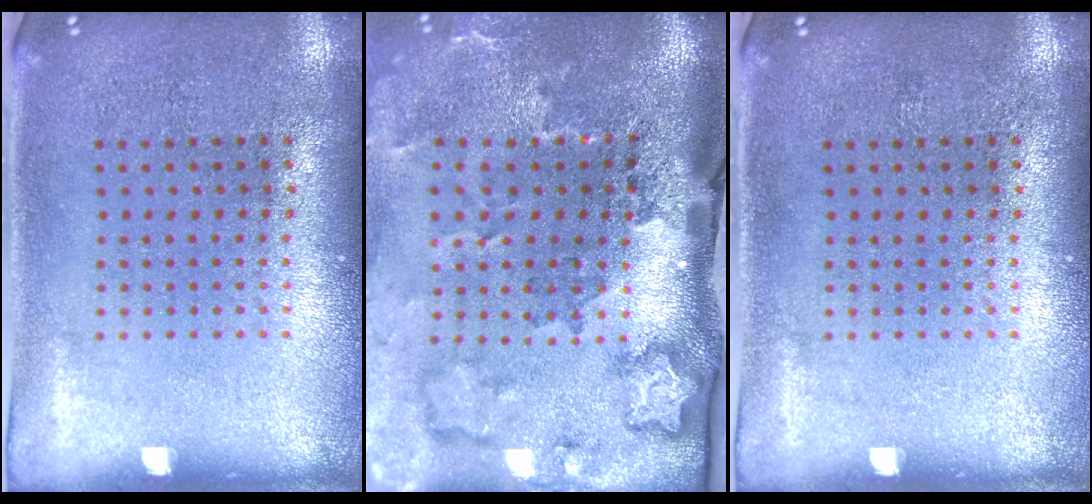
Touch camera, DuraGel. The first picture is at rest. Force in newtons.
{"total": 3.4, "press": 2.2, "slide": 2.7}
{"total": 0.0}